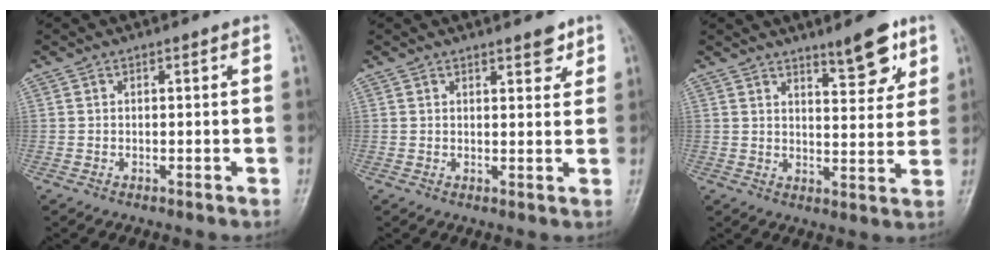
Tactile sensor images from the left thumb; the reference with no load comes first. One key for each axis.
{"total": 3.3, "fx": 2.3, "fy": 1.4, "fz": 2.0, "tx": -0.011, "ty": -0.012, "tz": 0.028}
{"total": 8.3, "fx": 5.5, "fy": 2.7, "fz": 5.6, "tx": -0.058, "ty": -0.037, "tz": 0.077}